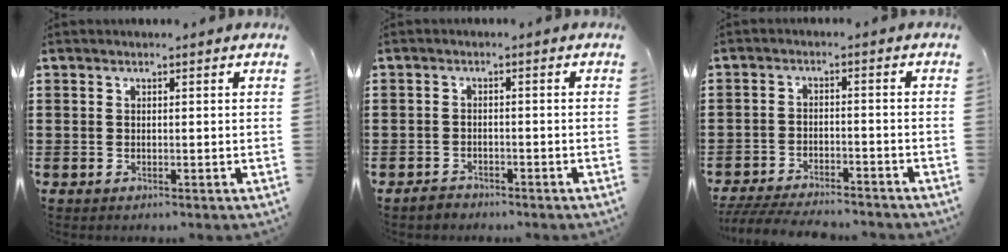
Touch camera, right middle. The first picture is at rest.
{"total": 1.8, "force": [-1.6, 0.7, 0.0], "torque": [-0.006, 0.005, -0.036]}
{"total": 5.0, "force": [-4.9, 0.6, 1.1], "torque": [-0.028, 0.000, -0.101]}